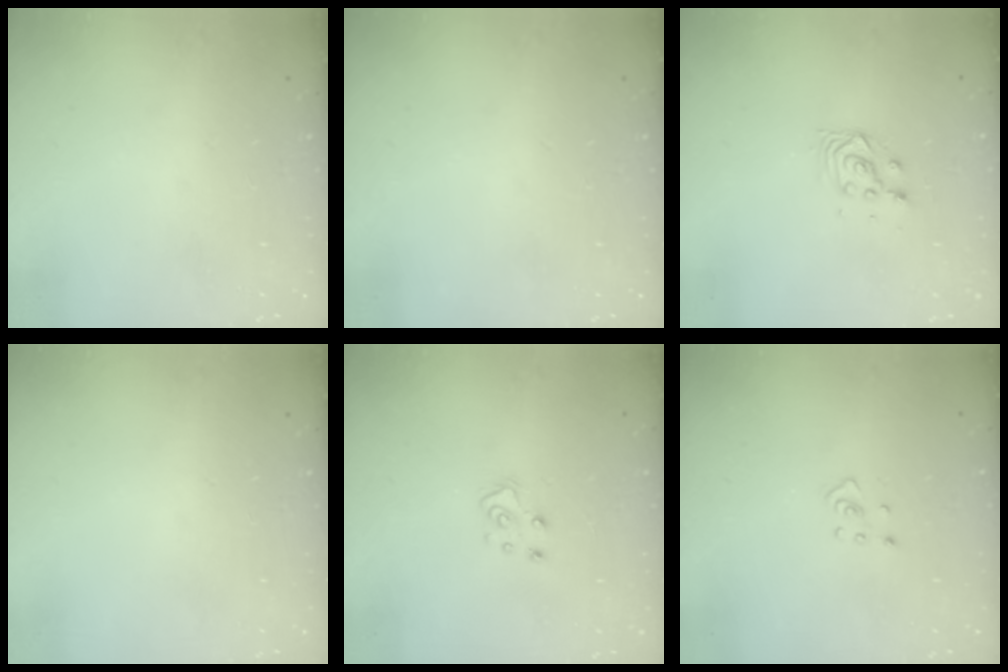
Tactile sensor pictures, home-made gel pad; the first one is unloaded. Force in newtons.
{"total": 0.0}
{"total": 3.5, "press": 3.5, "slide": 0.0}
{"total": 0.0}
{"total": 6.3, "press": 6.3, "slide": 0.3}
{"total": 2.4, "press": 2.3, "slide": 0.4}